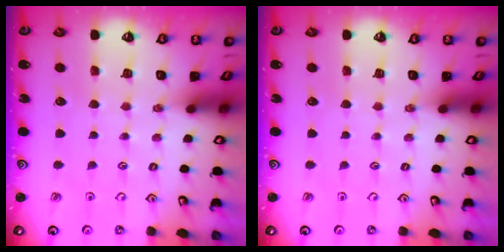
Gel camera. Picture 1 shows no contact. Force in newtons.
{"total": 0.0}